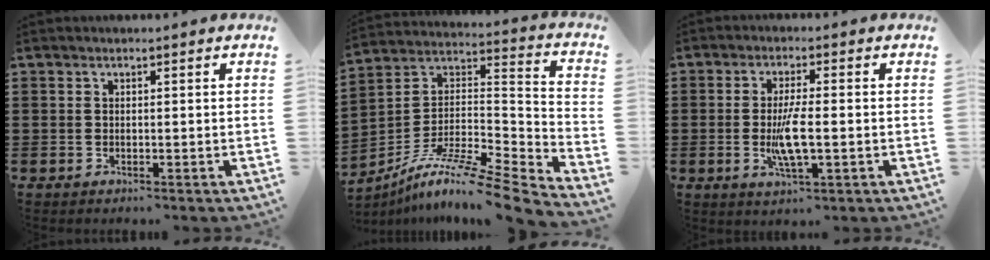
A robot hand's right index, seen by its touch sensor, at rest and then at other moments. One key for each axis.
{"total": 9.6, "fx": -7.7, "fy": 0.5, "fz": 5.7, "tx": -0.102, "ty": -0.005, "tz": -0.154}
{"total": 6.0, "fx": -0.9, "fy": 1.3, "fz": 5.7, "tx": -0.119, "ty": -0.008, "tz": -0.021}